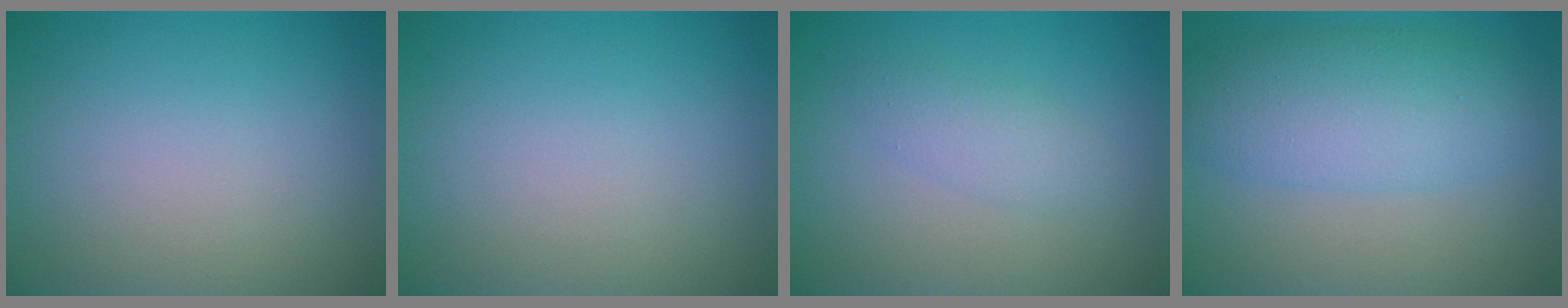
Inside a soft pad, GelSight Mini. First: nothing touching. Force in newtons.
{"total": 0.0}
{"total": 1.9, "press": 1.9, "slide": 0.1}
{"total": 6.3, "press": 6.3, "slide": 0.0}